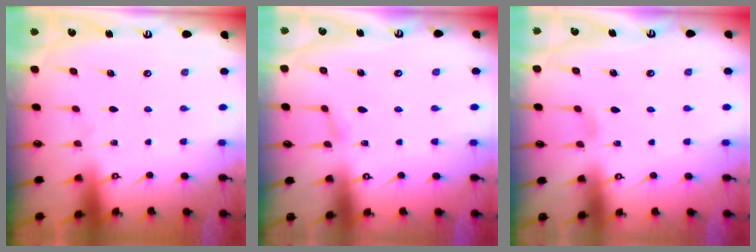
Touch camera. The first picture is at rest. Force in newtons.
{"total": 2.9, "press": 2.9, "slide": 0.4}
{"total": 3.7, "press": 3.7, "slide": 0.3}